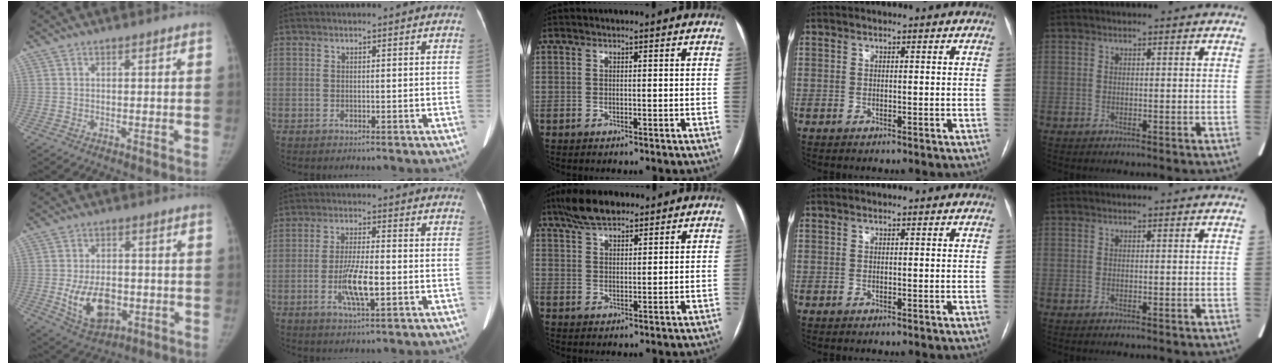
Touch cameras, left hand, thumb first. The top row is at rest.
{"thumb": {"total": 10.7, "force": [-2.2, 6.9, 7.9], "torque": [-0.117, 0.000, -0.023]}, "index": {"total": 6.8, "force": [-1.8, 1.2, 6.5], "torque": [-0.125, -0.006, -0.033]}, "middle": {"total": 6.9, "force": [5.5, 2.1, 3.7], "torque": [-0.075, 0.016, 0.099]}}